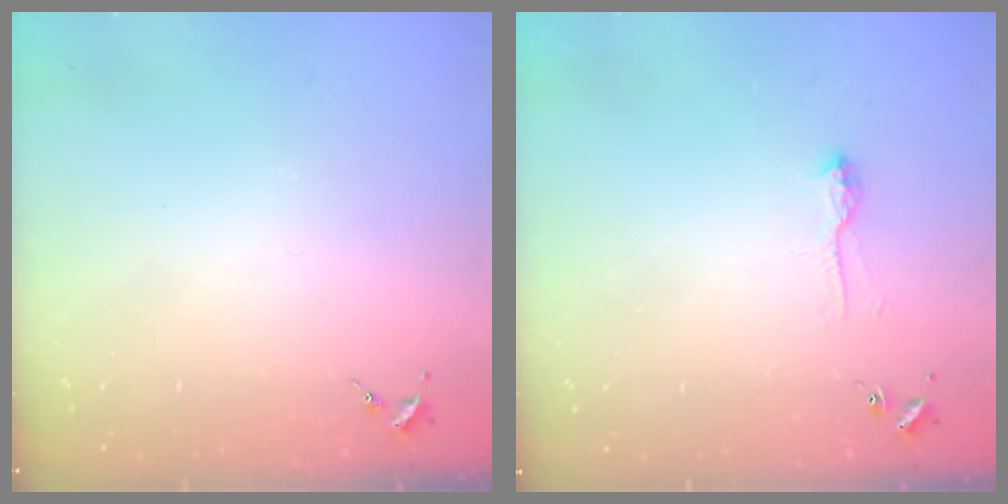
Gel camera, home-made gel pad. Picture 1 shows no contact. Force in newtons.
{"total": 6.1, "press": 6.1, "slide": 0.6}